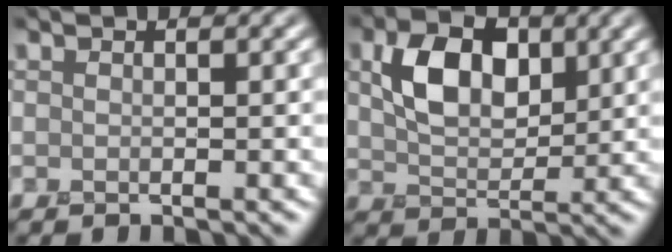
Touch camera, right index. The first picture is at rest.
{"total": 5.3, "force": [1.1, 3.5, 3.8], "torque": [-0.076, -0.001, 0.017]}